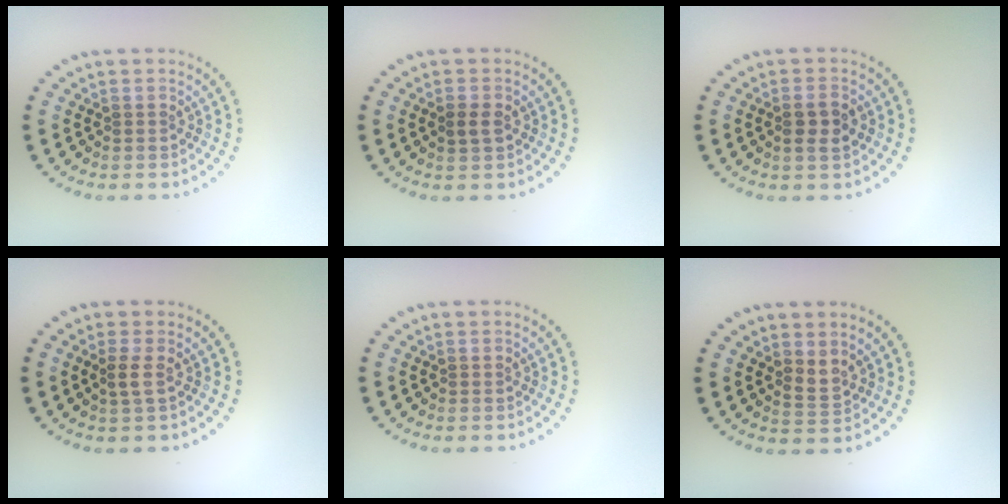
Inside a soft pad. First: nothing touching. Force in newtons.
{"total": 1.6, "press": 1.6, "slide": 0.1}
{"total": 2.2, "press": 2.1, "slide": 0.5}
{"total": 0.9, "press": 0.8, "slide": 0.5}
{"total": 0.0}
{"total": 1.4, "press": 1.2, "slide": 0.8}